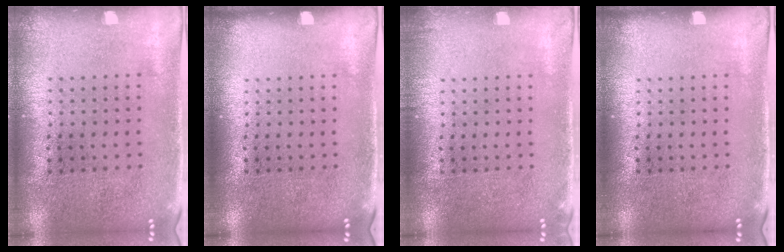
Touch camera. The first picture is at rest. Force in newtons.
{"total": 0.0}
{"total": 0.6, "press": 0.6, "slide": 0.1}
{"total": 0.0}